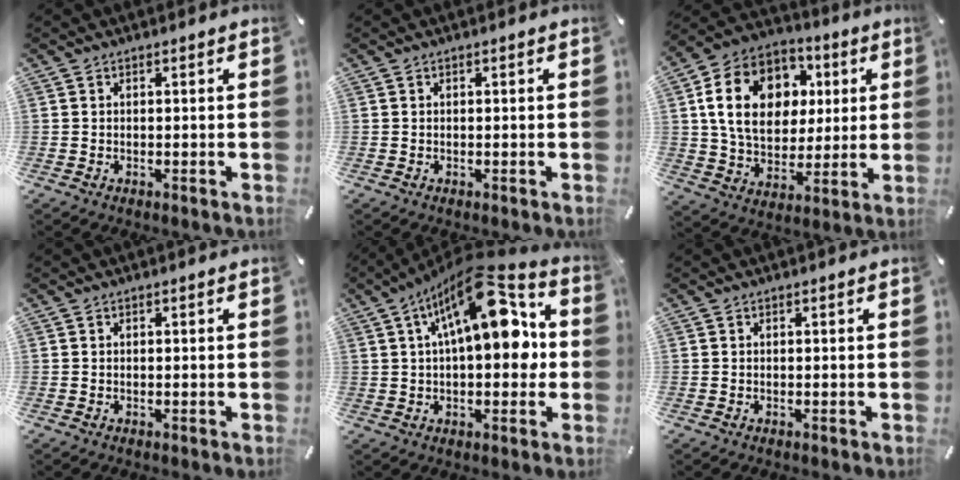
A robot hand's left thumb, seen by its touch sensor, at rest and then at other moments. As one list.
[{"total": 0.0}, {"total": 17.2, "force": [4.2, 13.6, 9.5], "torque": [-0.178, 0.000, 0.078]}, {"total": 0.0}, {"total": 18.6, "force": [5.9, 8.6, 15.5], "torque": [-0.234, -0.025, 0.091]}, {"total": 0.0}]